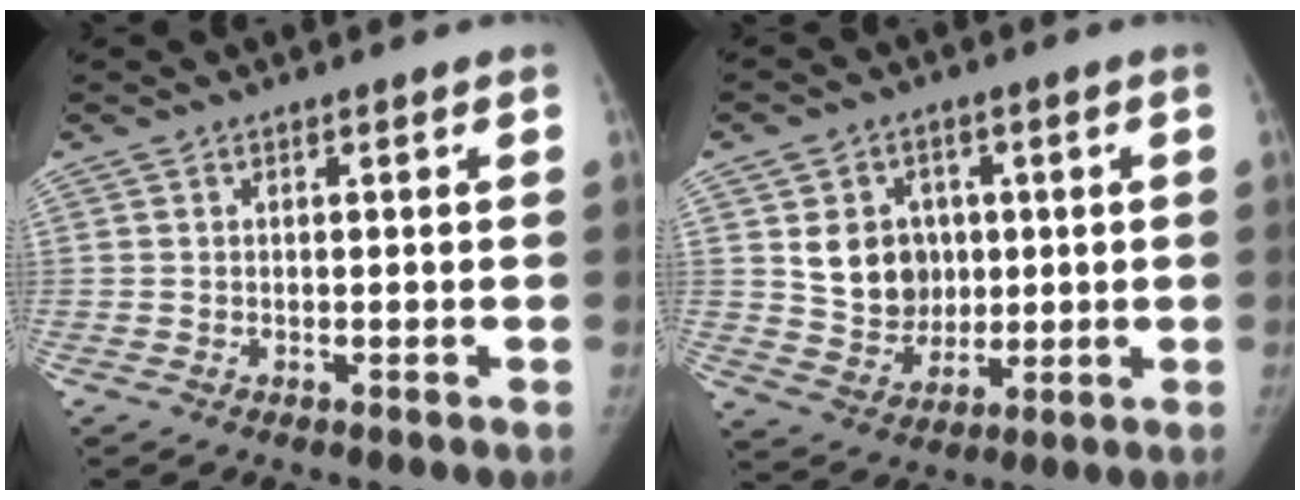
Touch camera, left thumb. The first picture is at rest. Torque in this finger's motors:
{"motor_torque": [0.81, 0.89, 0.47, -0.47, 0.04]}